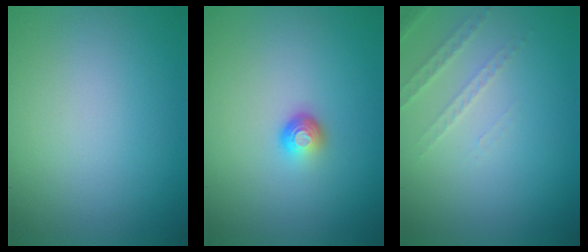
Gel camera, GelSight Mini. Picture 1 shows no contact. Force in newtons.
{"total": 1.6, "press": 1.0, "slide": 1.2}
{"total": 1.9, "press": 1.8, "slide": 0.6}